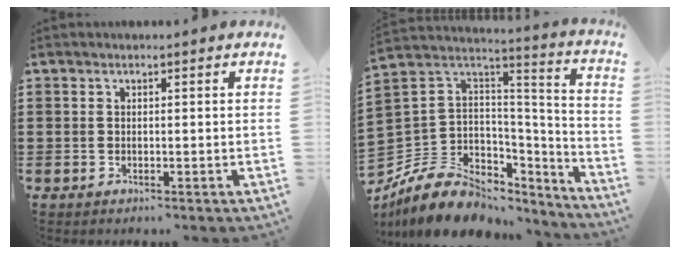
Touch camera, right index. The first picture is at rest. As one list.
[{"total": 11.0, "force": [-6.3, 7.9, 4.3], "torque": [-0.110, 0.015, -0.110]}]